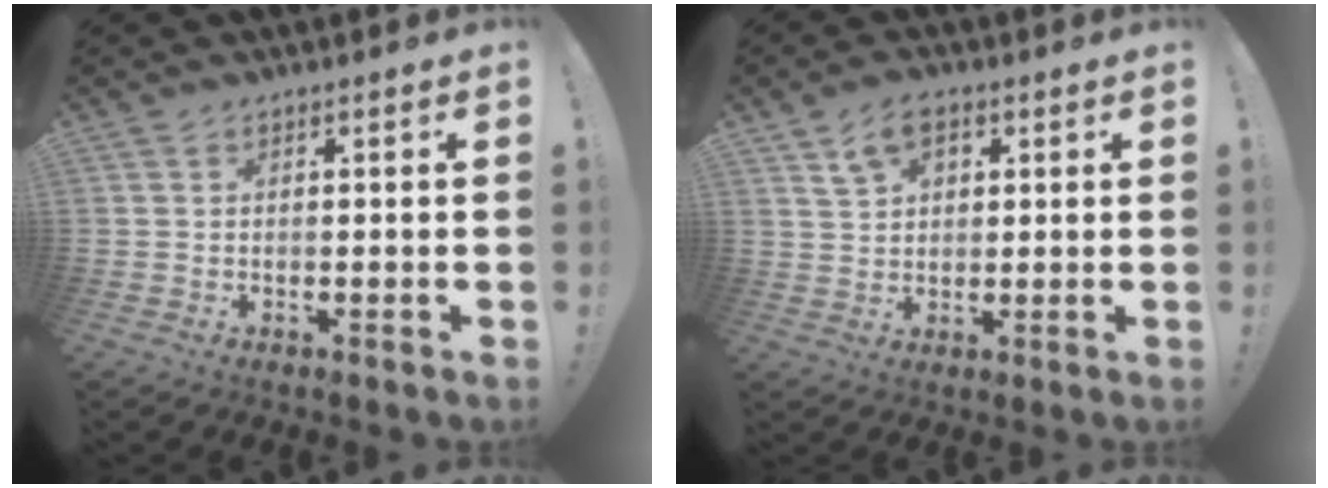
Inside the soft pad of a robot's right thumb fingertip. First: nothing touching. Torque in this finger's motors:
{"motor_torque": [0.04, 0.08, 0.33, 0.12, 0.04]}